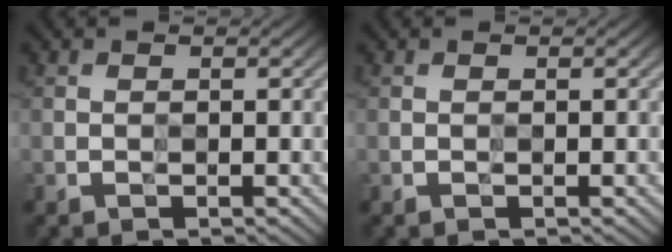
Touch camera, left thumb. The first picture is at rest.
{"total": 0.0}